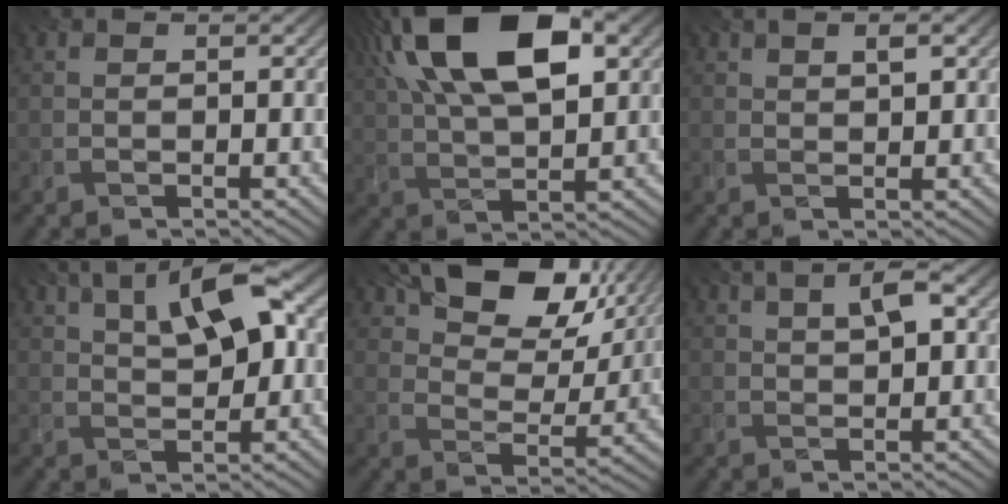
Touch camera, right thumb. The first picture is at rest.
{"total": 17.3, "force": [7.6, 7.9, 13.4], "torque": [-0.267, 0.043, 0.115]}
{"total": 1.8, "force": [1.2, 0.6, 1.2], "torque": [-0.017, 0.001, 0.022]}
{"total": 7.7, "force": [3.1, 3.0, 6.3], "torque": [-0.108, 0.017, 0.048]}
{"total": 14.5, "force": [9.1, 7.6, 8.4], "torque": [-0.145, 0.004, 0.139]}
{"total": 3.4, "force": [1.6, 1.1, 2.7], "torque": [-0.052, 0.010, 0.026]}